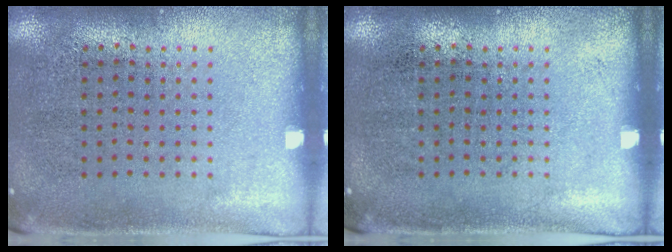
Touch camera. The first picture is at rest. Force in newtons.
{"total": 0.0}